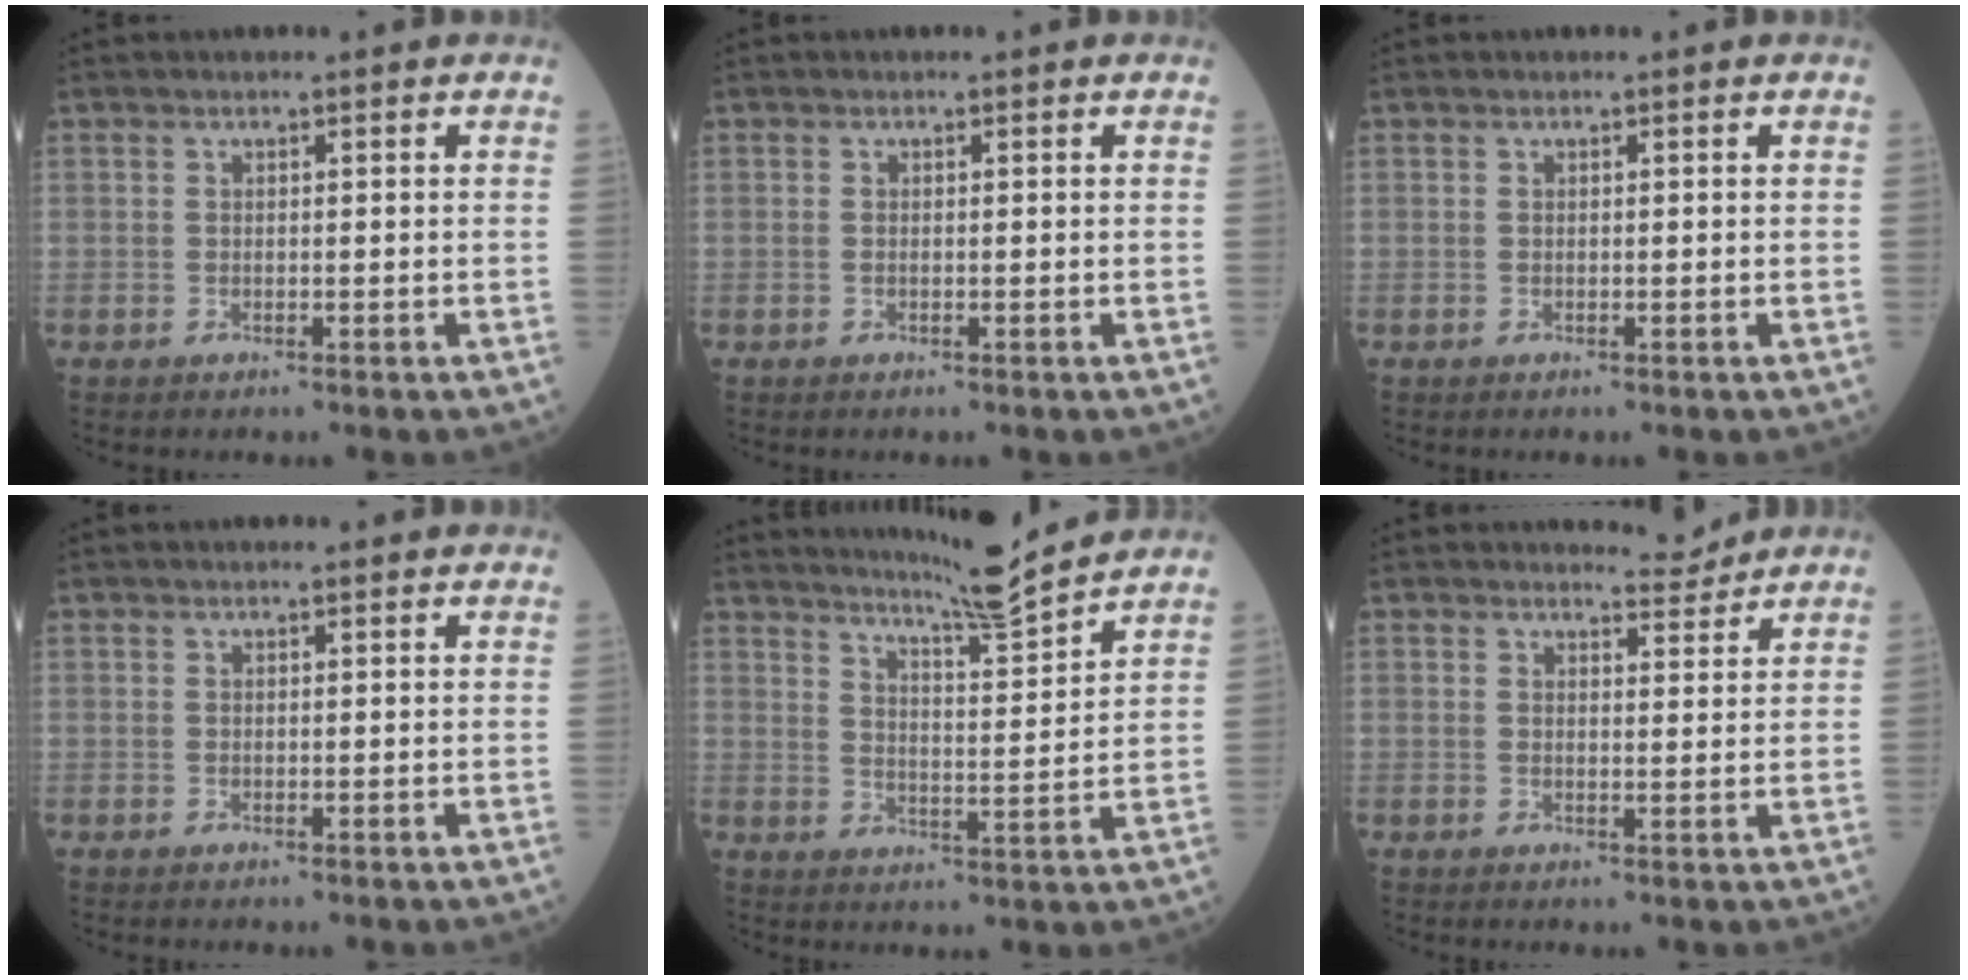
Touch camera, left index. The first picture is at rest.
{"total": 0.0}
{"total": 0.0}
{"total": 0.9, "force": [0.7, 0.1, 0.5], "torque": [-0.009, 0.006, 0.010]}
{"total": 9.9, "force": [9.4, -1.2, 2.9], "torque": [-0.057, -0.014, 0.144]}
{"total": 2.6, "force": [2.5, 0.1, -0.5], "torque": [0.001, -0.015, 0.036]}